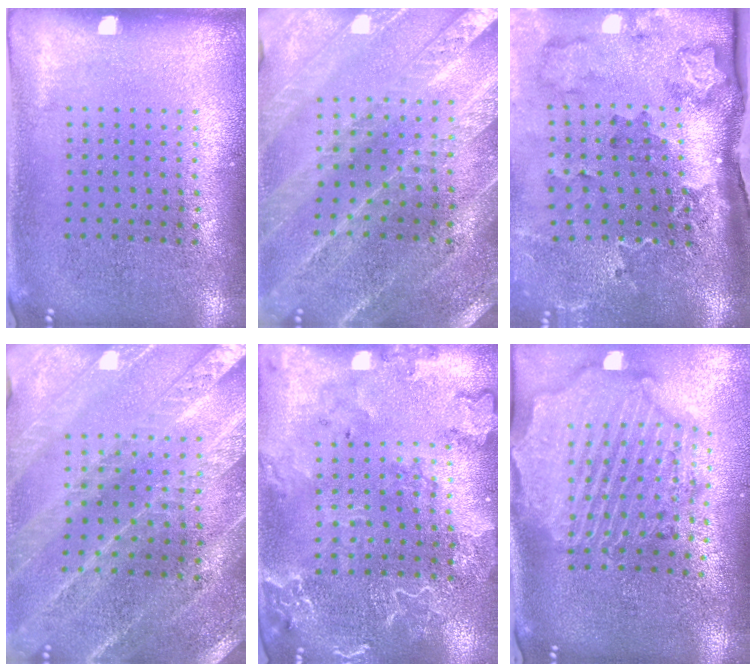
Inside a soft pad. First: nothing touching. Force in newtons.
{"total": 2.4, "press": 2.4, "slide": 0.4}
{"total": 2.5, "press": 2.0, "slide": 1.6}
{"total": 2.4, "press": 2.4, "slide": 0.3}
{"total": 2.5, "press": 2.4, "slide": 0.8}
{"total": 3.3, "press": 2.8, "slide": 1.7}